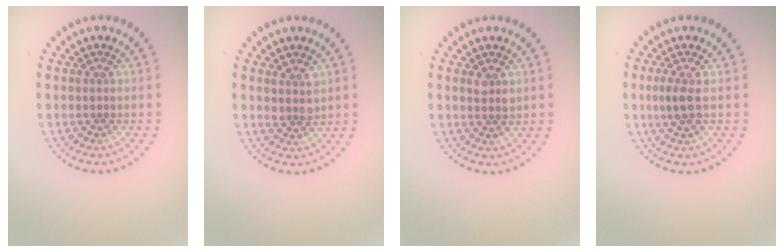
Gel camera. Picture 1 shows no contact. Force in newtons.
{"total": 1.6, "press": 1.4, "slide": 0.8}
{"total": 1.0, "press": 1.0, "slide": 0.2}
{"total": 1.8, "press": 1.6, "slide": 0.9}